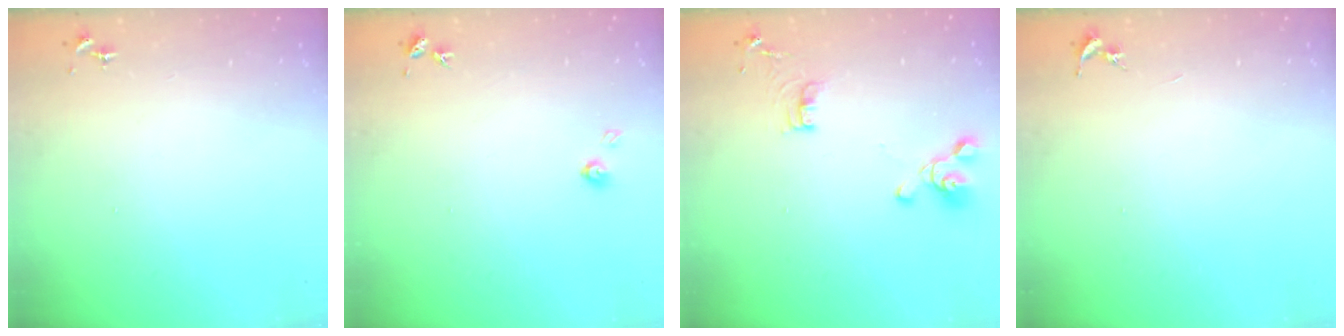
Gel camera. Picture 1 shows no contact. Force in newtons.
{"total": 3.7, "press": 3.7, "slide": 0.5}
{"total": 11.7, "press": 11.5, "slide": 2.1}
{"total": 0.0}